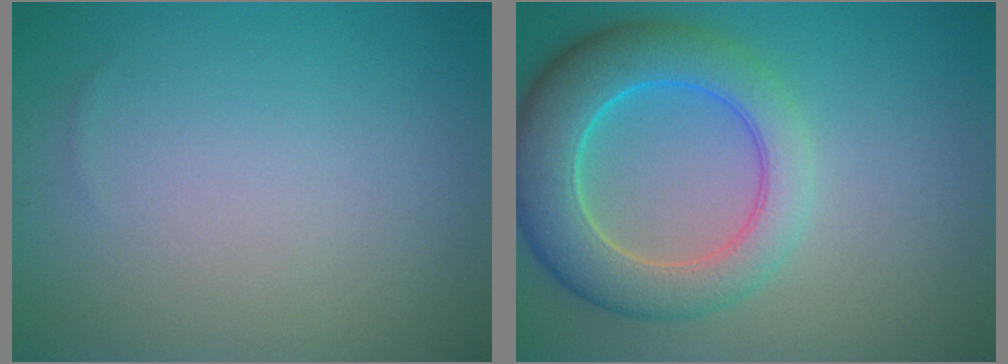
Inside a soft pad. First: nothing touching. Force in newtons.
{"total": 7.8, "press": 7.8, "slide": 0.3}